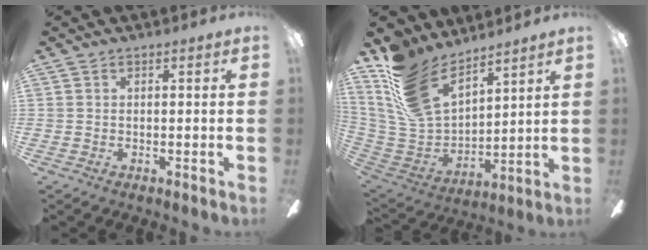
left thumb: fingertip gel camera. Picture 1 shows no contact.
{"total": 16.9, "force": [12.3, 8.2, 8.3], "torque": [-0.216, -0.090, 0.229]}